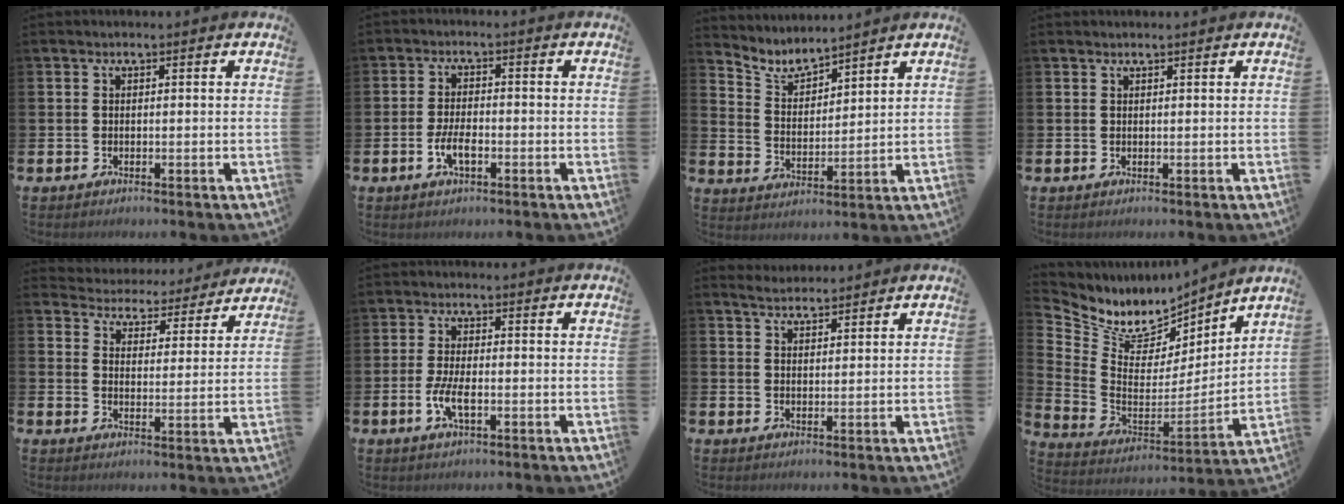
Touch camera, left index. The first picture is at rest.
{"total": 3.6, "force": [-1.1, 1.5, 3.1], "torque": [-0.054, -0.001, -0.022]}
{"total": 4.9, "force": [4.8, 0.8, 0.8], "torque": [-0.036, -0.032, 0.083]}
{"total": 0.7, "force": [0.7, 0.1, 0.0], "torque": [0.014, -0.005, 0.010]}
{"total": 4.6, "force": [4.4, 1.2, -0.3], "torque": [-0.013, -0.046, 0.071]}
{"total": 4.0, "force": [-1.2, 1.4, 3.6], "torque": [-0.059, -0.001, -0.024]}
{"total": 3.2, "force": [3.1, 0.6, 0.4], "torque": [-0.009, -0.012, 0.057]}
{"total": 8.9, "force": [7.6, 4.4, 1.9], "torque": [-0.078, -0.049, 0.137]}